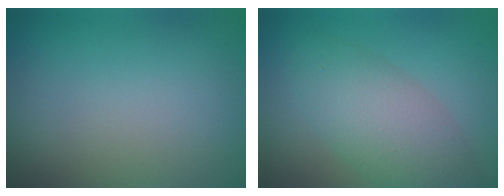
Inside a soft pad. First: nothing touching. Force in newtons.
{"total": 5.4, "press": 5.3, "slide": 0.2}